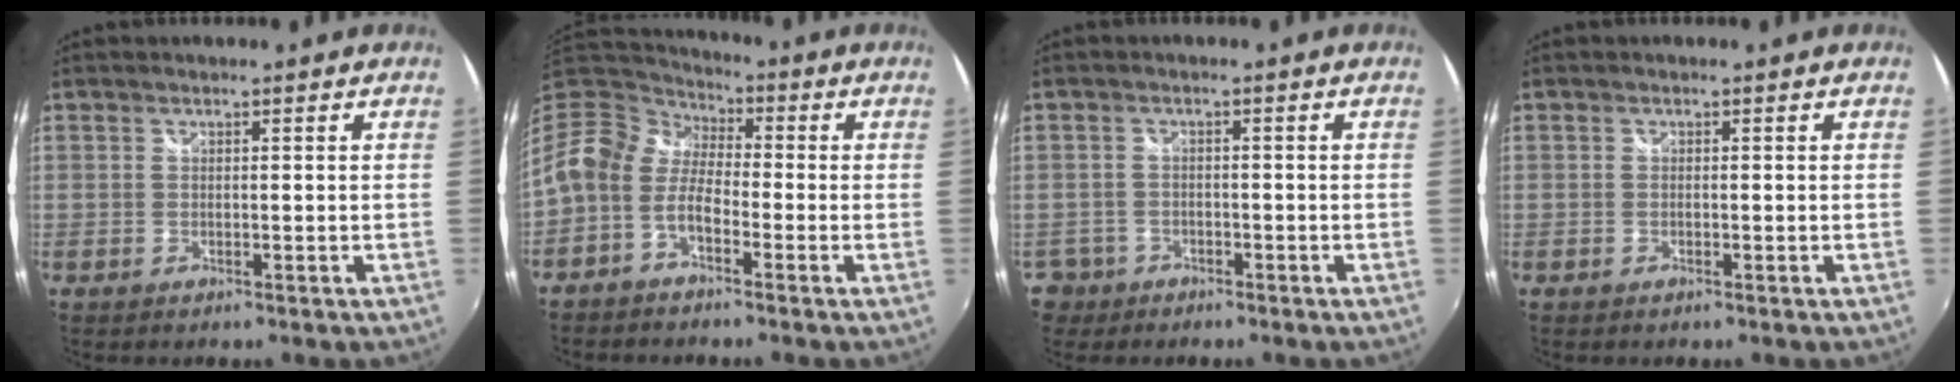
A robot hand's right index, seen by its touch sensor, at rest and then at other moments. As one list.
[{"total": 11.4, "force": [-2.3, 7.7, 8.1], "torque": [-0.172, 0.018, -0.057]}, {"total": 4.1, "force": [-2.0, 3.5, 0.3], "torque": [-0.020, 0.010, -0.034]}, {"total": 0.0}]